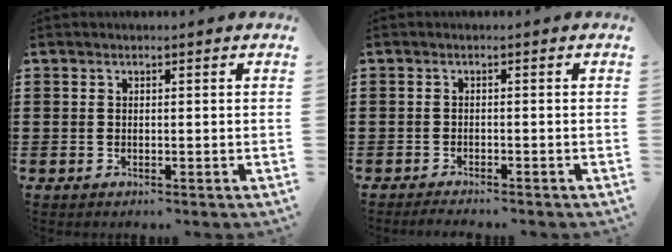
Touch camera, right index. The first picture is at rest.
{"total": 1.2, "force": [-1.2, 0.0, 0.1], "torque": [-0.004, 0.000, -0.023]}